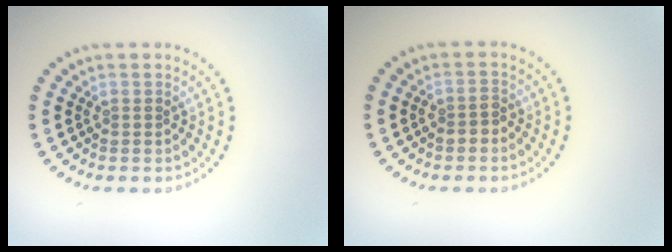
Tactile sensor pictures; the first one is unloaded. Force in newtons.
{"total": 1.3, "press": 1.2, "slide": 0.5}